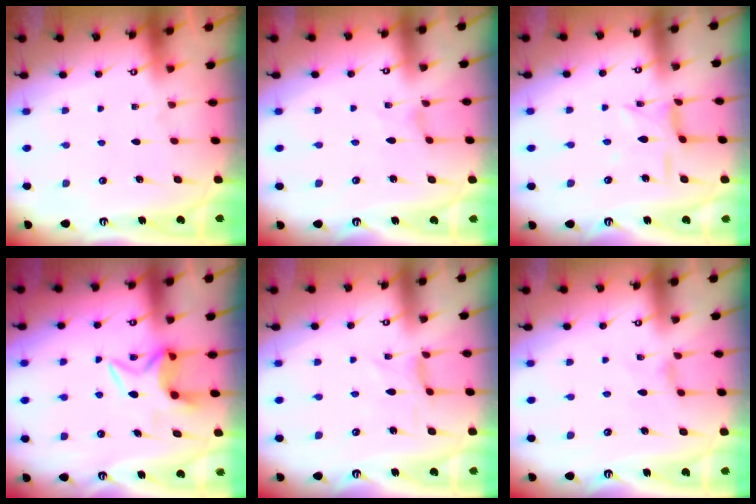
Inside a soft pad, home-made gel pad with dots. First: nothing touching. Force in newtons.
{"total": 0.0}
{"total": 4.4, "press": 4.4, "slide": 0.4}
{"total": 6.6, "press": 6.6, "slide": 0.6}
{"total": 0.0}
{"total": 0.0}